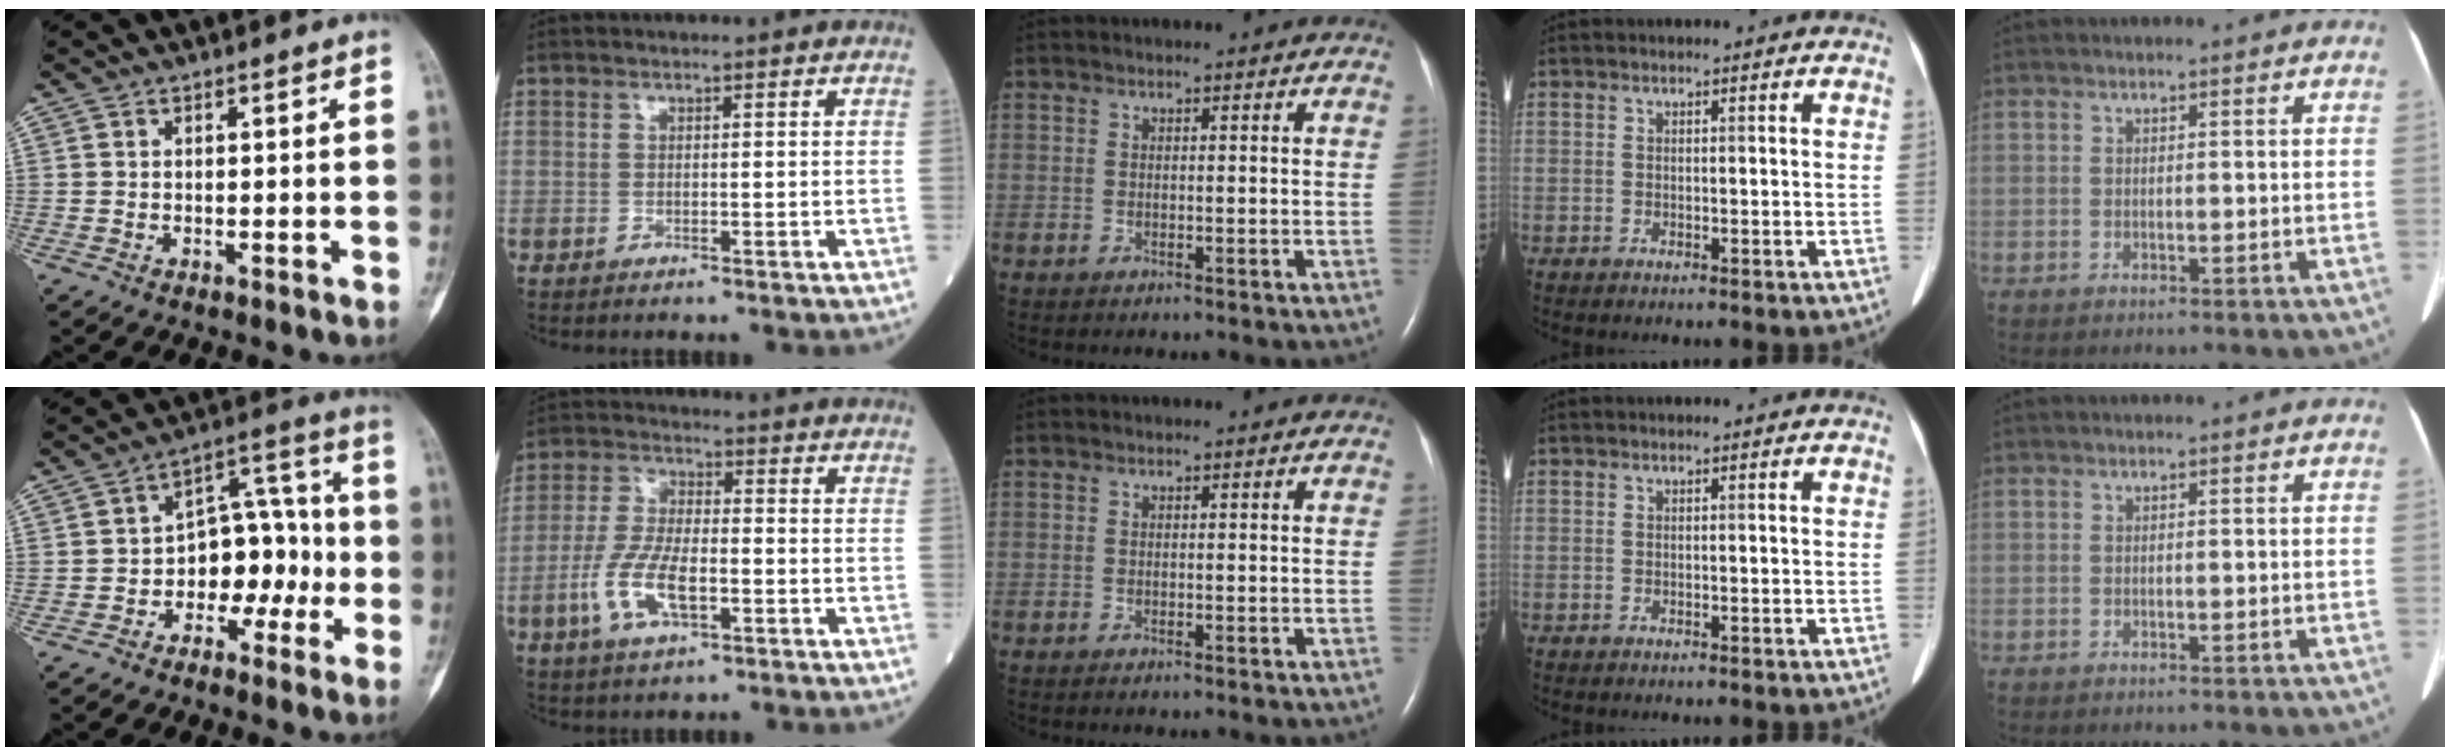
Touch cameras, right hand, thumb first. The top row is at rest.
{"thumb": {"total": 10.9, "force": [-2.8, 7.3, 7.5], "torque": [-0.070, 0.052, -0.051]}, "index": {"total": 9.3, "force": [-3.2, 3.3, 8.1], "torque": [-0.176, -0.001, -0.061]}}